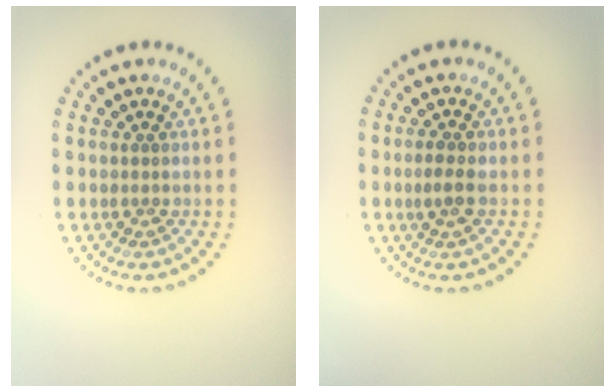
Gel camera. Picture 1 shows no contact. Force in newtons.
{"total": 1.7, "press": 1.6, "slide": 0.5}